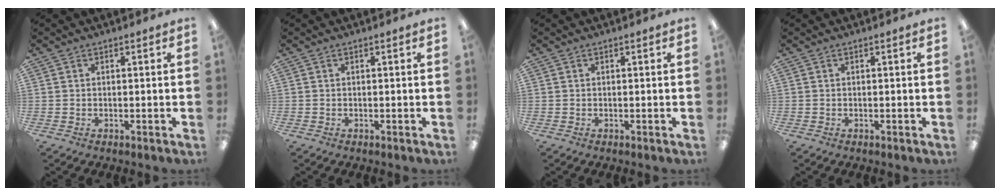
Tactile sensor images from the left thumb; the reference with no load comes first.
{"total": 0.0}
{"total": 0.0}
{"total": 0.0}